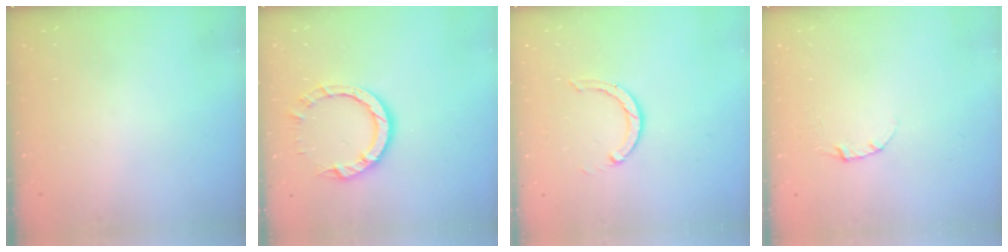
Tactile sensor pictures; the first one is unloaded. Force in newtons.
{"total": 7.6, "press": 7.6, "slide": 0.8}
{"total": 3.6, "press": 3.5, "slide": 0.5}
{"total": 3.3, "press": 3.2, "slide": 0.3}